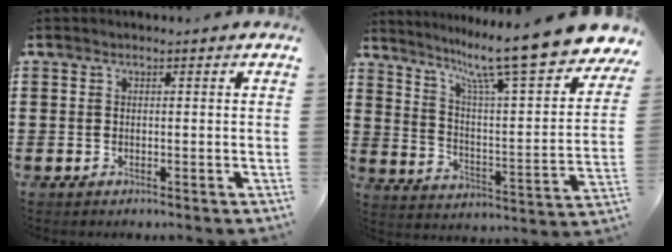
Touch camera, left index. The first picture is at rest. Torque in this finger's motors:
{"motor_torque": [1.03, -1.11, 0.97, 0.21]}